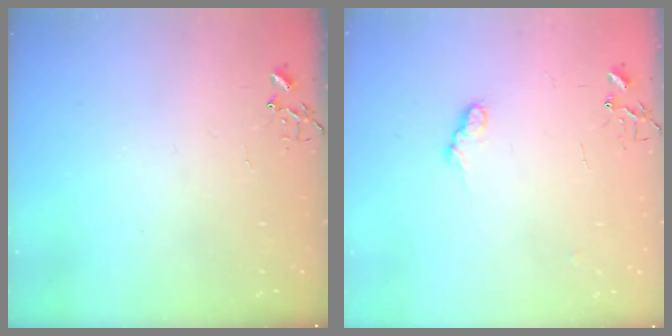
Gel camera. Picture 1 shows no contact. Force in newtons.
{"total": 9.0, "press": 8.9, "slide": 0.9}